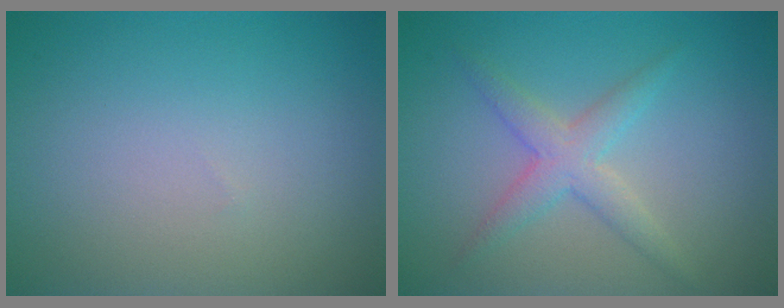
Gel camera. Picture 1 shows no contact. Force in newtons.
{"total": 2.9, "press": 2.9, "slide": 0.0}